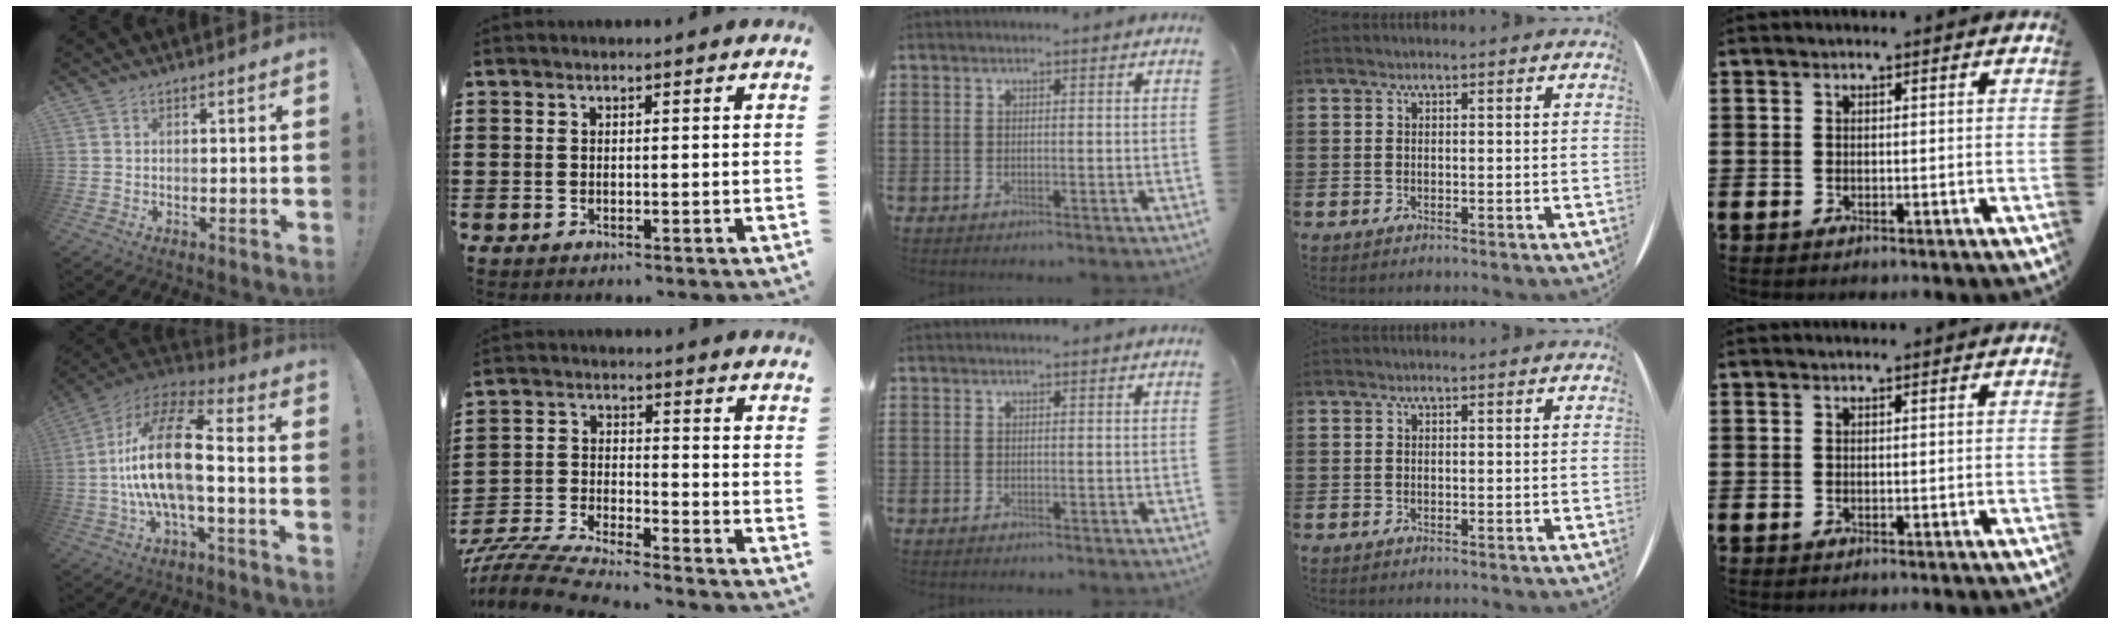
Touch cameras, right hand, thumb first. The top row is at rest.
{"thumb": {"total": 19.9, "force": [-1.6, 7.5, 18.4], "torque": [-0.345, 0.013, -0.035]}, "index": {"total": 6.1, "force": [-6.0, -0.1, 1.4], "torque": [-0.047, -0.010, -0.122]}}